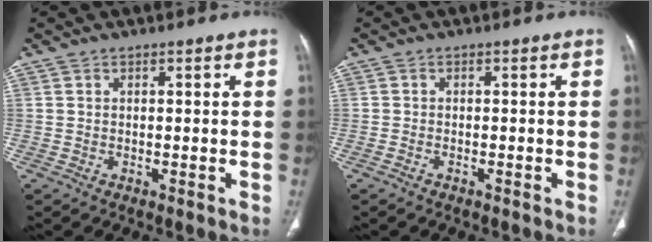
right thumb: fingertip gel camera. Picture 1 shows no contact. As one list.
[{"total": 0.6, "force": [-0.5, 0.2, 0.3], "torque": [-0.015, 0.004, -0.008]}]